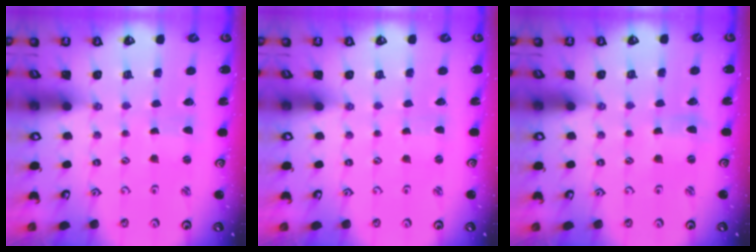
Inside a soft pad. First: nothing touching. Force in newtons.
{"total": 0.9, "press": 0.9, "slide": 0.1}
{"total": 1.2, "press": 1.2, "slide": 0.3}